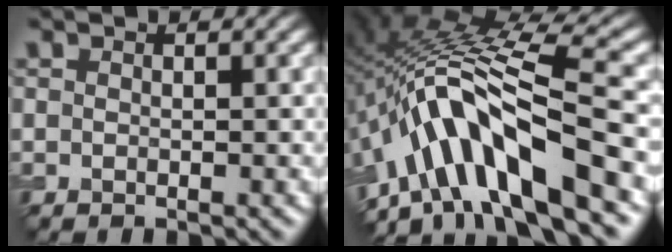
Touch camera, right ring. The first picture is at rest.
{"total": 12.8, "force": [-6.0, 3.6, 10.7], "torque": [-0.181, 0.021, -0.104]}